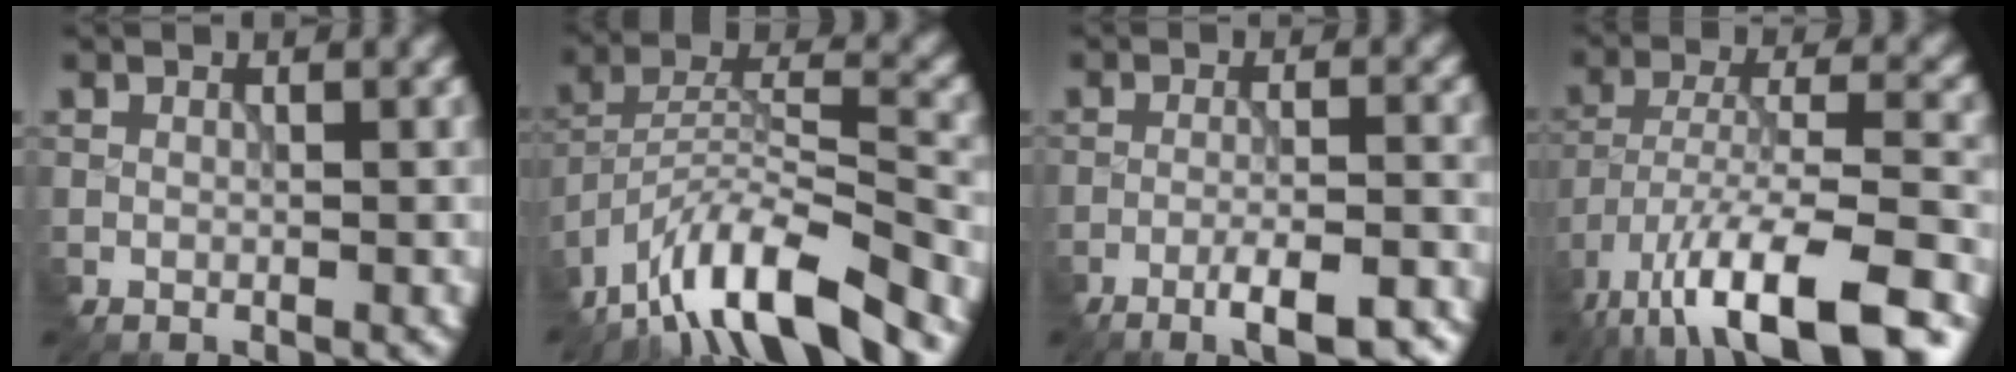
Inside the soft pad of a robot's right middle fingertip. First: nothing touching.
{"total": 12.0, "force": [-9.4, 2.9, 6.9], "torque": [-0.120, 0.016, -0.172]}
{"total": 5.9, "force": [-4.0, 1.2, 4.1], "torque": [-0.063, 0.003, -0.061]}
{"total": 13.7, "force": [-9.3, 4.0, 9.3], "torque": [-0.179, -0.003, -0.148]}